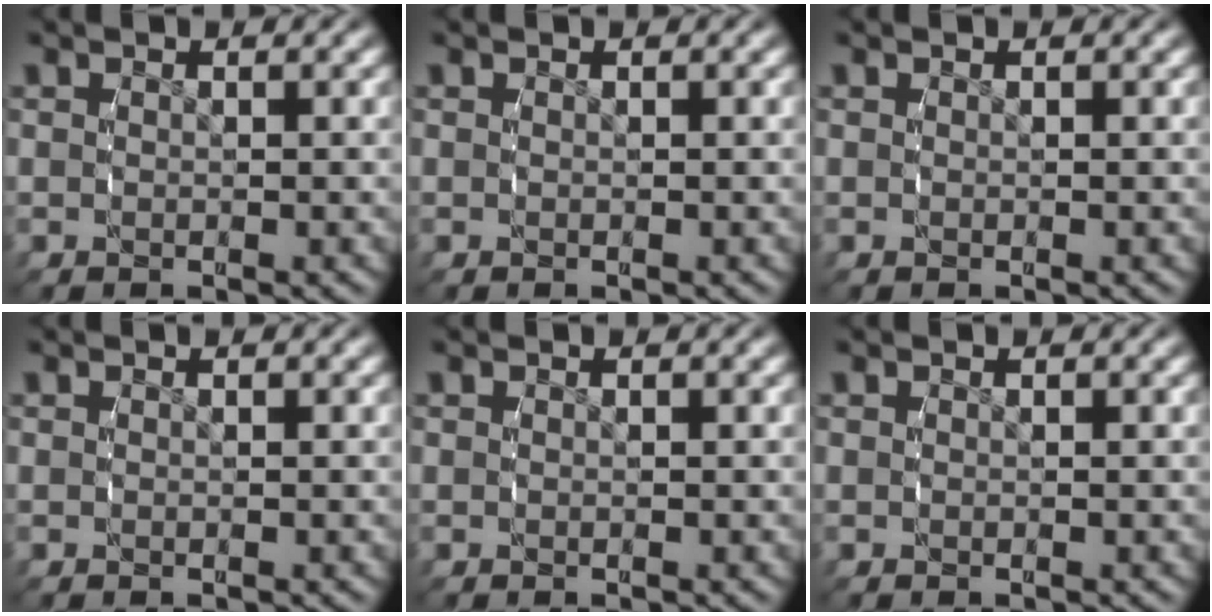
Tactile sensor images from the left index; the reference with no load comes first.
{"total": 0.0}
{"total": 0.0}
{"total": 0.0}
{"total": 0.0}
{"total": 0.0}